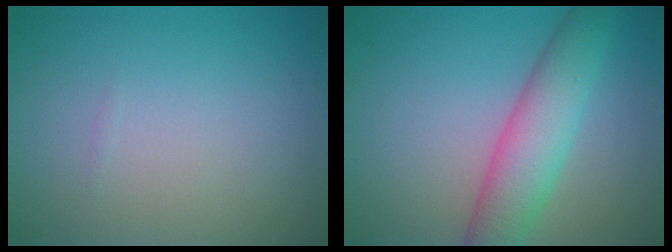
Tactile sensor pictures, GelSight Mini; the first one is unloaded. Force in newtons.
{"total": 5.4, "press": 5.4, "slide": 0.4}